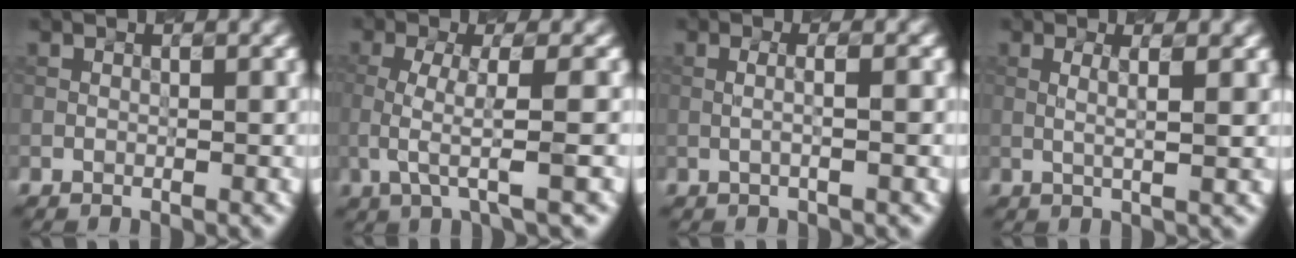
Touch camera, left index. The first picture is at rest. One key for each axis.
{"total": 4.2, "fx": -0.9, "fy": 0.9, "fz": 4.0, "tx": -0.078, "ty": 0.003, "tz": -0.013}
{"total": 1.9, "fx": 0.1, "fy": 0.5, "fz": 1.8, "tx": -0.022, "ty": 0.001, "tz": -0.004}
{"total": 2.1, "fx": 0.4, "fy": 0.4, "fz": 2.0, "tx": -0.037, "ty": 0.004, "tz": 0.010}